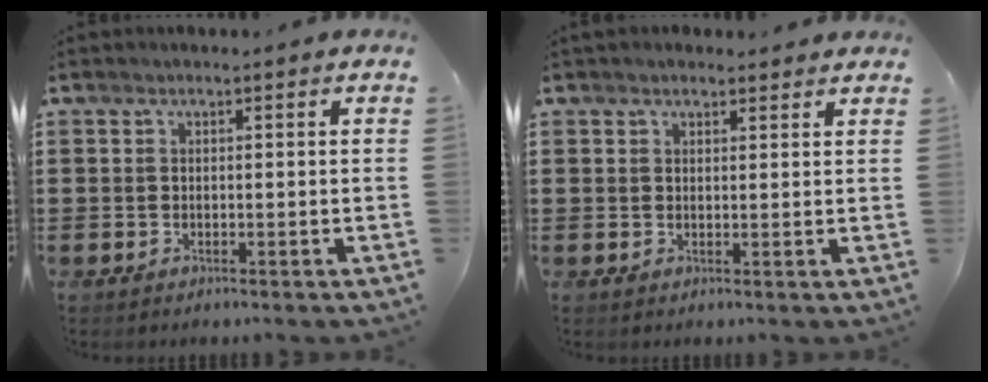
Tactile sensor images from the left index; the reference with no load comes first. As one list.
[{"total": 1.7, "force": [1.6, 0.5, 0.3], "torque": [-0.009, 0.004, 0.031]}]